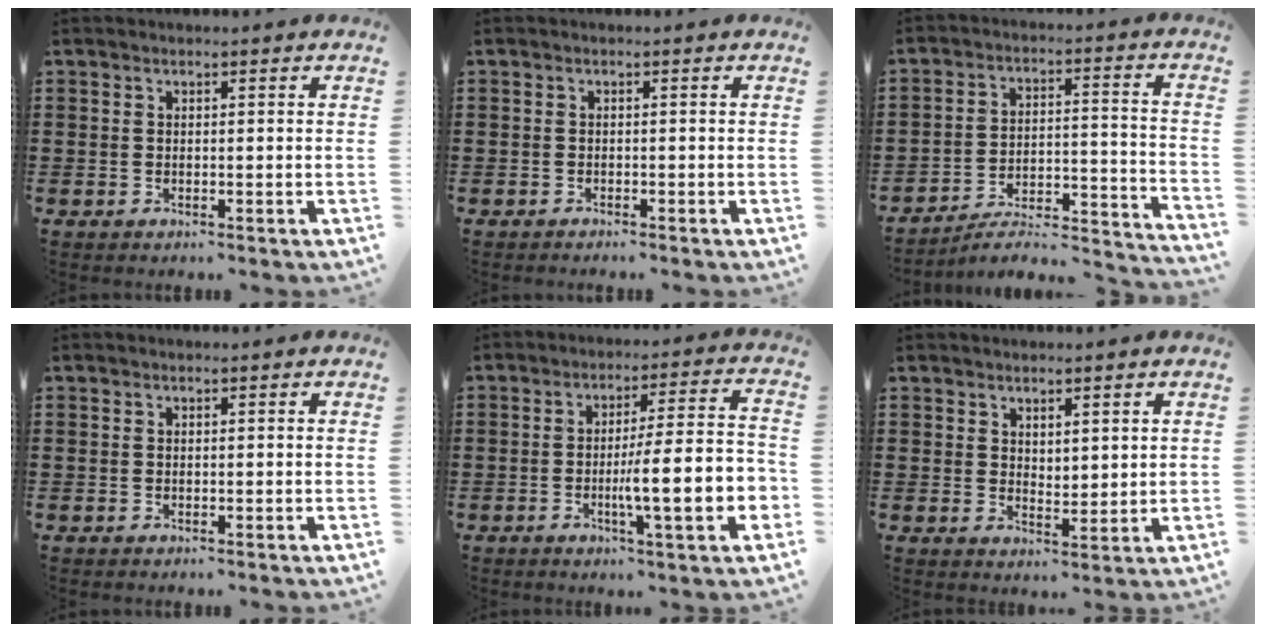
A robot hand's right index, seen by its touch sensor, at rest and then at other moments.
{"total": 0.7, "force": [-0.6, 0.0, 0.1], "torque": [-0.003, -0.001, -0.014]}
{"total": 4.0, "force": [-3.5, 0.8, 1.8], "torque": [-0.037, -0.013, -0.075]}
{"total": 0.0}
{"total": 11.1, "force": [-3.1, 1.2, 10.6], "torque": [-0.168, -0.013, -0.059]}
{"total": 2.2, "force": [2.1, 0.8, 0.2], "torque": [-0.008, 0.004, 0.040]}